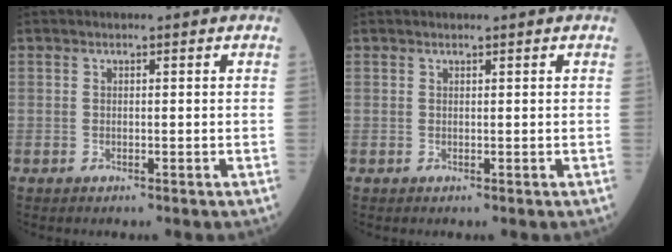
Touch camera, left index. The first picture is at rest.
{"total": 0.7, "force": [0.7, 0.0, 0.3], "torque": [-0.006, 0.007, 0.013]}